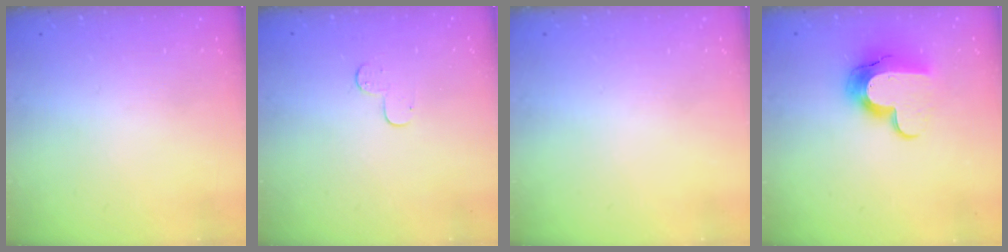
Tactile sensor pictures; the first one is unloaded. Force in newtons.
{"total": 4.3, "press": 4.3, "slide": 0.4}
{"total": 0.0}
{"total": 13.0, "press": 13.0, "slide": 1.0}